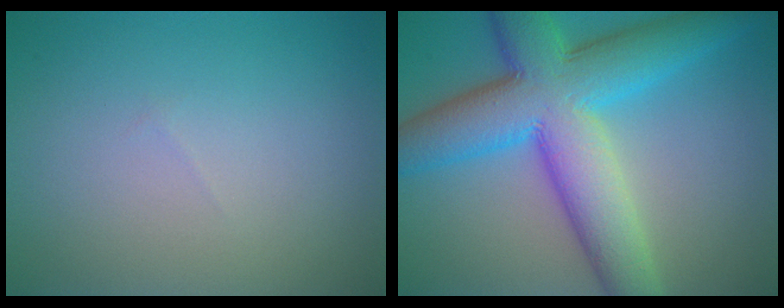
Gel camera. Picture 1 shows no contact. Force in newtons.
{"total": 11.5, "press": 11.5, "slide": 0.2}